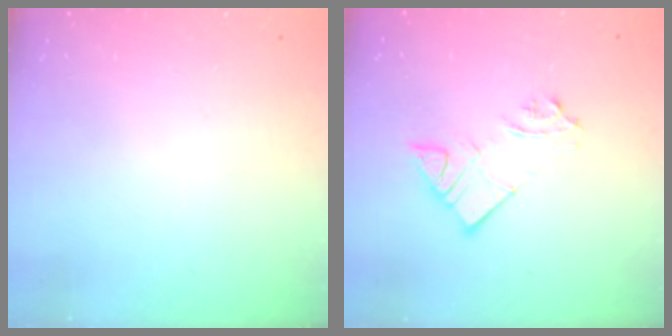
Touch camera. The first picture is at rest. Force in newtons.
{"total": 9.8, "press": 9.7, "slide": 0.9}